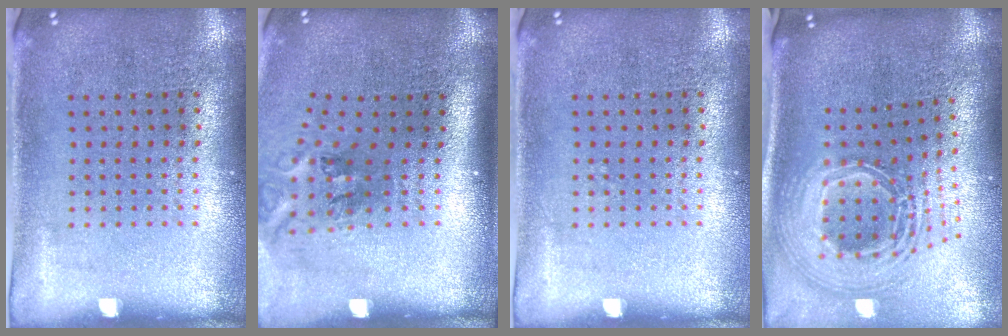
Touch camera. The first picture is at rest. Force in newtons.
{"total": 1.8, "press": 1.2, "slide": 1.3}
{"total": 0.0}
{"total": 2.8, "press": 1.9, "slide": 2.0}